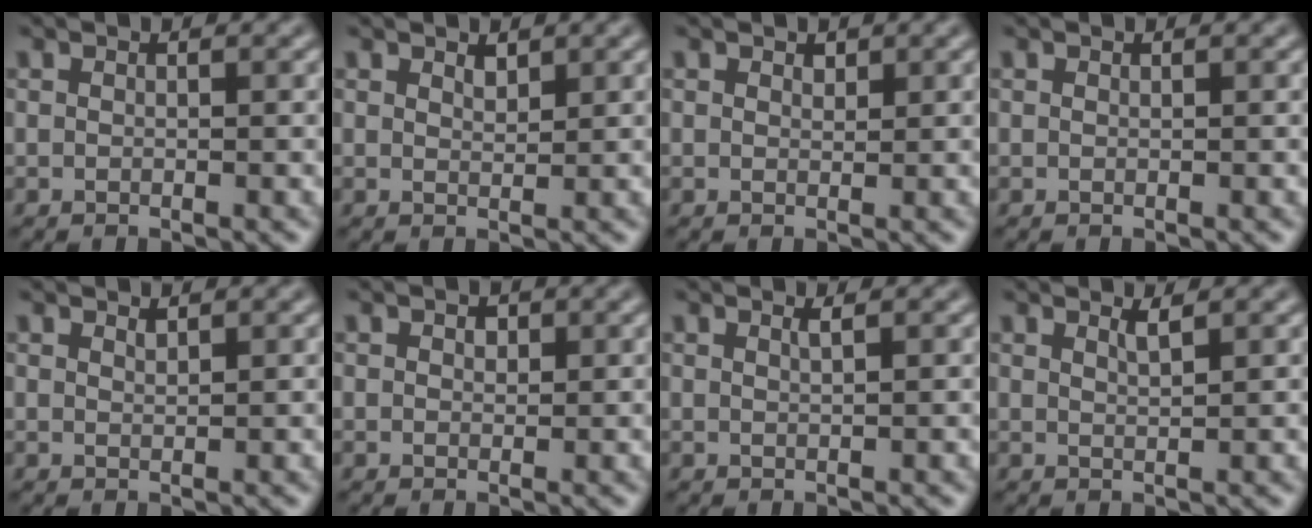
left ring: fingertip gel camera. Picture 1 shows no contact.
{"total": 0.9, "force": [0.8, 0.3, 0.4], "torque": [-0.009, -0.001, 0.015]}
{"total": 0.7, "force": [0.6, 0.3, 0.2], "torque": [-0.003, -0.002, 0.009]}
{"total": 0.0}
{"total": 0.6, "force": [0.6, 0.0, 0.2], "torque": [-0.002, -0.002, 0.012]}
{"total": 0.8, "force": [0.4, 0.5, 0.4], "torque": [-0.006, -0.001, 0.004]}
{"total": 0.8, "force": [0.5, 0.2, 0.6], "torque": [-0.005, 0.001, 0.007]}
{"total": 1.2, "force": [0.9, 0.2, 0.7], "torque": [-0.006, 0.001, 0.012]}